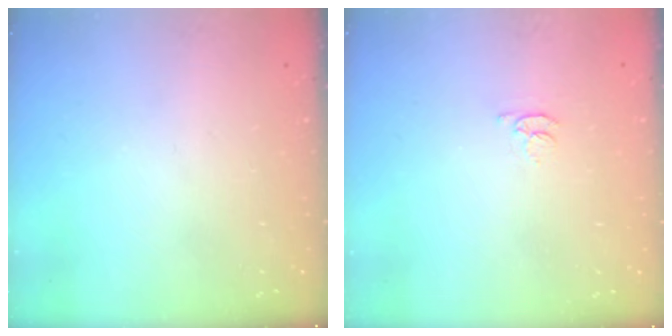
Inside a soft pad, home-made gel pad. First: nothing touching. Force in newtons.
{"total": 2.8, "press": 2.8, "slide": 0.4}